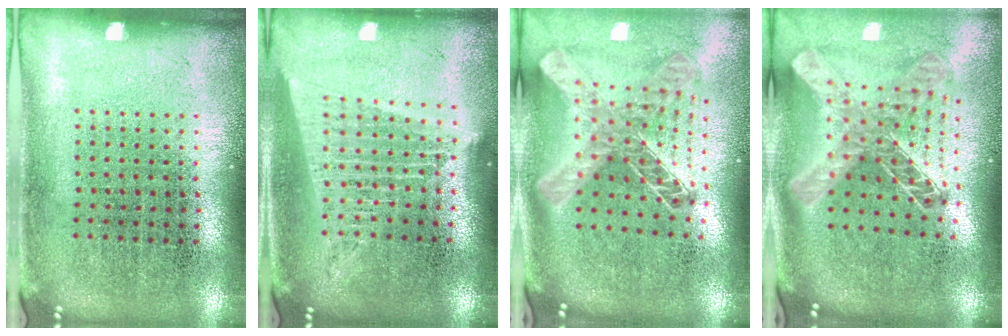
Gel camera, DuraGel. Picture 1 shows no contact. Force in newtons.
{"total": 1.8, "press": 1.6, "slide": 0.8}
{"total": 2.1, "press": 1.7, "slide": 1.2}
{"total": 2.1, "press": 1.7, "slide": 1.2}